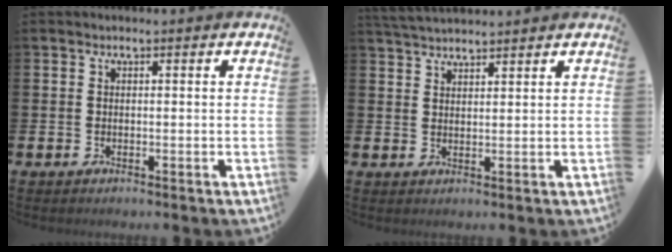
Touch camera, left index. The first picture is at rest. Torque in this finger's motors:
{"motor_torque": [0.51, -0.86, 0.27, 0.06]}